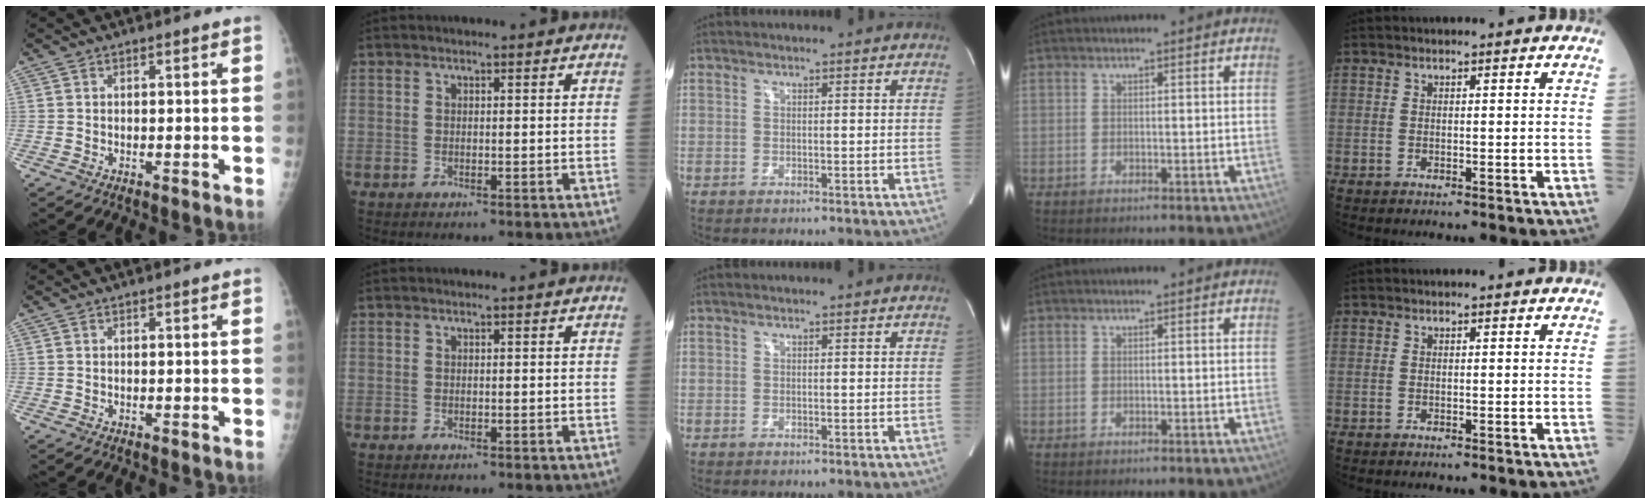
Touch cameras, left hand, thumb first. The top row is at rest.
{}